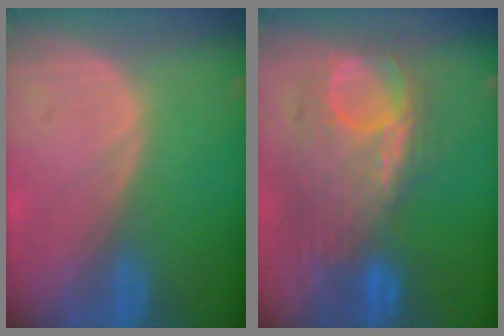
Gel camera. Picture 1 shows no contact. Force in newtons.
{"total": 10.4, "press": 9.9, "slide": 3.0}